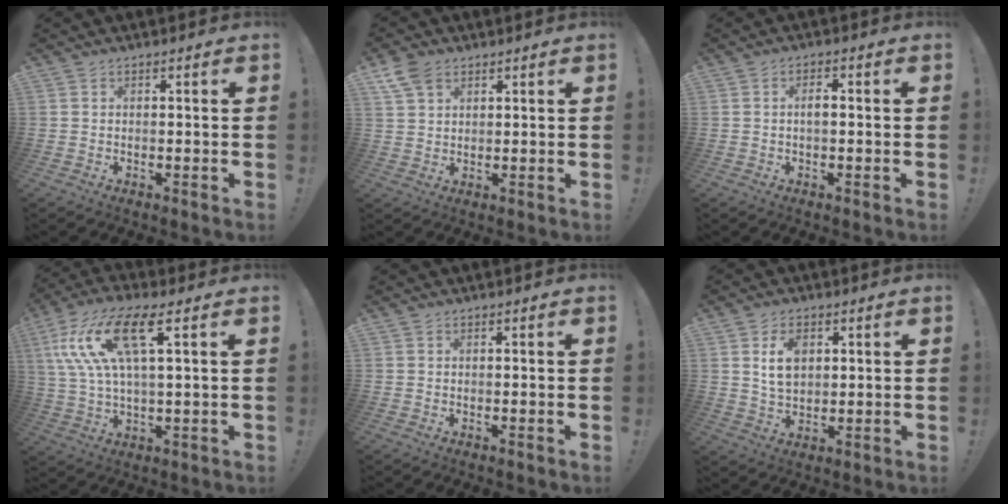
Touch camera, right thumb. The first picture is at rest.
{"total": 6.4, "force": [3.8, 4.1, 3.2], "torque": [-0.062, -0.006, 0.075]}
{"total": 2.5, "force": [-0.2, 1.0, 2.3], "torque": [-0.034, 0.003, -0.007]}
{"total": 14.6, "force": [5.8, 3.9, 12.9], "torque": [-0.266, -0.003, 0.097]}
{"total": 0.0}
{"total": 7.3, "force": [2.3, 5.0, 4.8], "torque": [-0.064, -0.002, 0.040]}